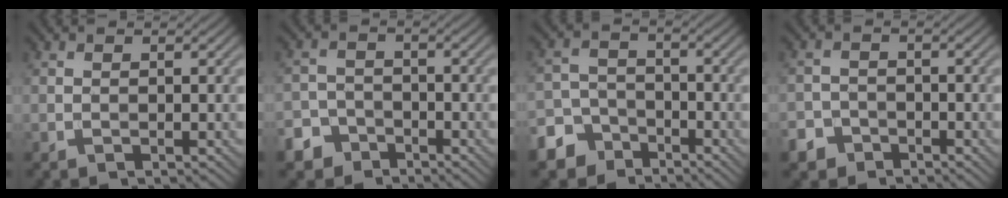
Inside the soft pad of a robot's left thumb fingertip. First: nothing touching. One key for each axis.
{"total": 4.8, "fx": -3.5, "fy": 3.2, "fz": 1.0, "tx": -0.013, "ty": 0.000, "tz": -0.074}
{"total": 6.4, "fx": -4.6, "fy": 4.2, "fz": 1.7, "tx": -0.035, "ty": -0.006, "tz": -0.103}
{"total": 4.0, "fx": -2.9, "fy": 2.7, "fz": 0.7, "tx": -0.007, "ty": -0.001, "tz": -0.055}